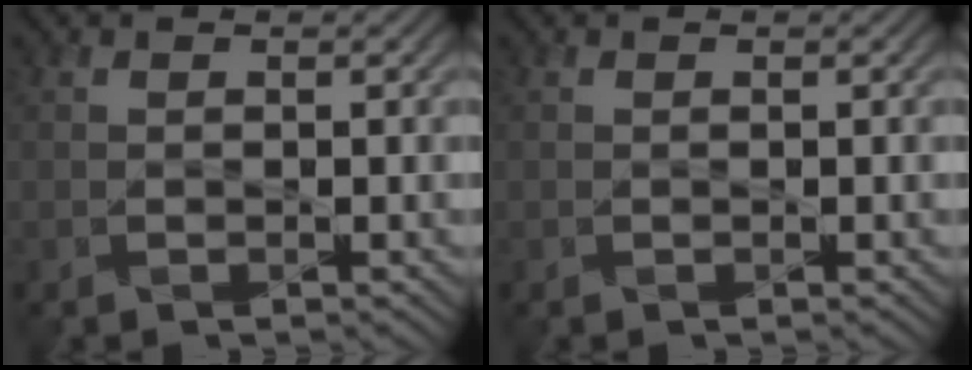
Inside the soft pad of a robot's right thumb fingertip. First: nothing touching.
{"total": 0.0}